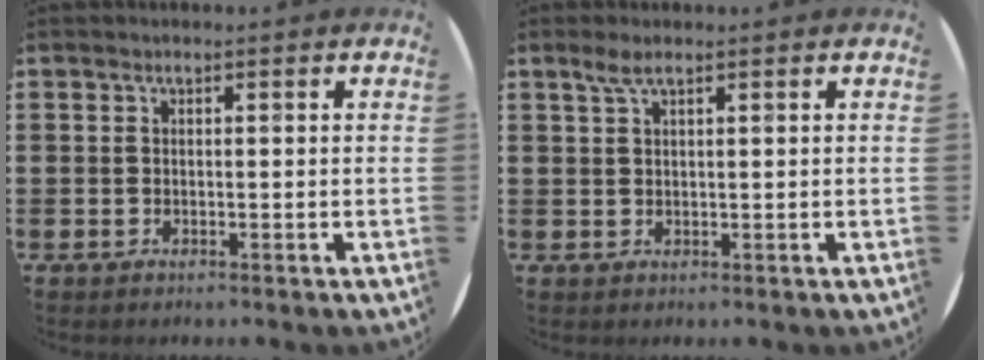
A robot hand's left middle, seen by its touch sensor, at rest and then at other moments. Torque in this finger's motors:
{"motor_torque": [0.32, -0.24, 0.02, 0.01]}